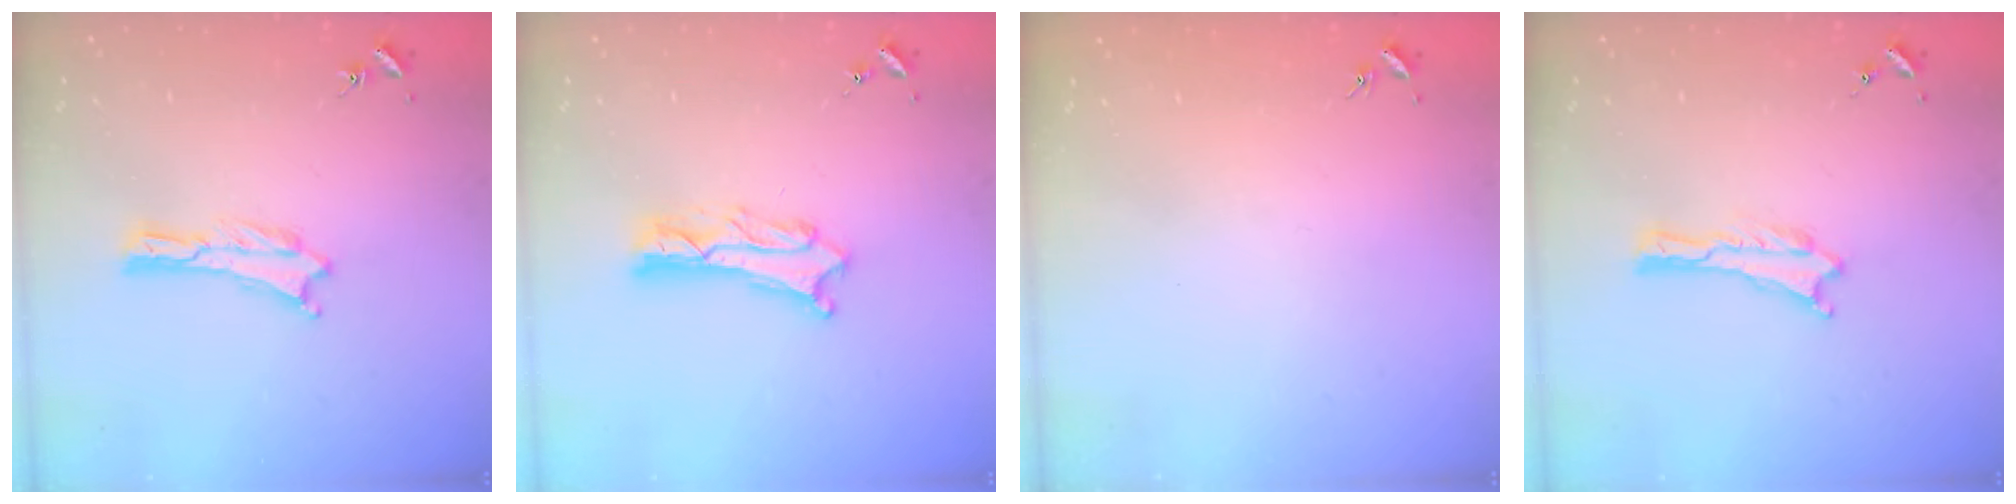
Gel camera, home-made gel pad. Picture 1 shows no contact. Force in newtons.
{"total": 3.7, "press": 3.7, "slide": 0.4}
{"total": 0.0}
{"total": 0.0}